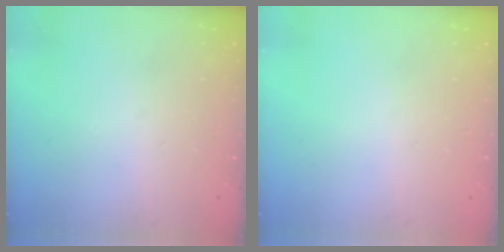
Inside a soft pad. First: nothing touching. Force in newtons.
{"total": 0.0}